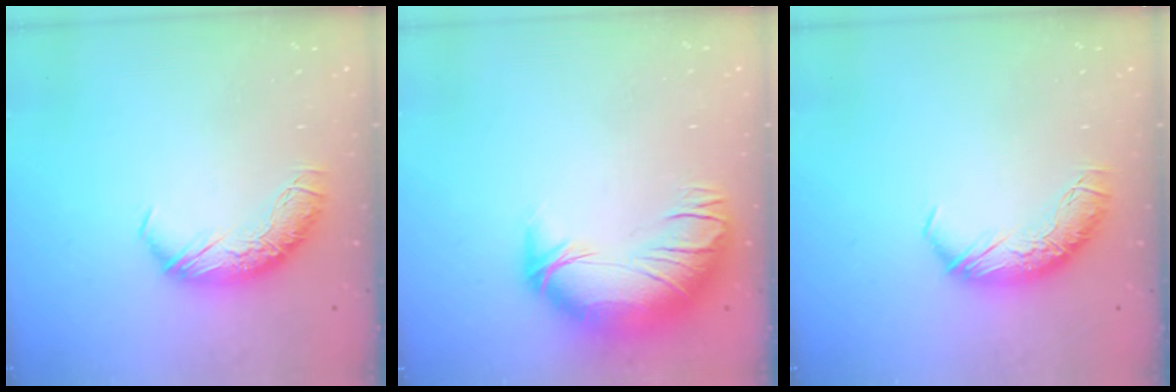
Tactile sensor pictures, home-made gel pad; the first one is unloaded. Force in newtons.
{"total": 3.7, "press": 2.2, "slide": 3.0}
{"total": 0.0}